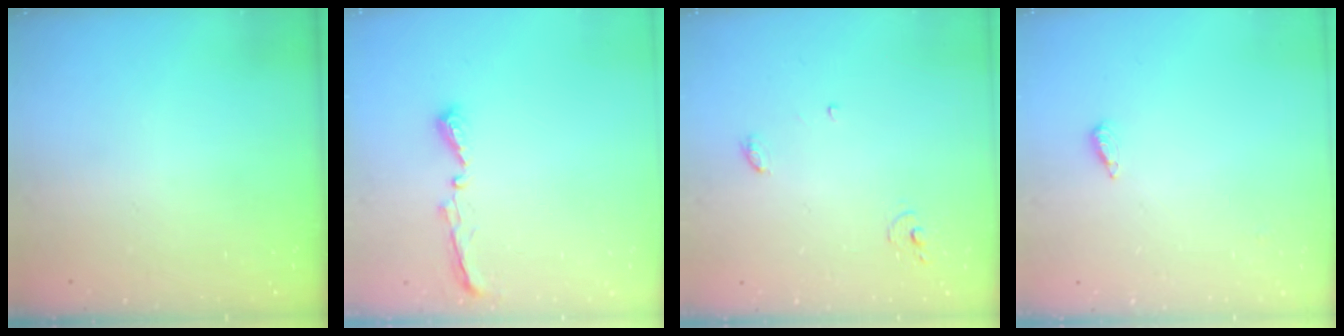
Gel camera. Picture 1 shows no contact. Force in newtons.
{"total": 5.5, "press": 5.5, "slide": 0.5}
{"total": 4.2, "press": 4.2, "slide": 0.2}
{"total": 2.2, "press": 2.2, "slide": 0.5}